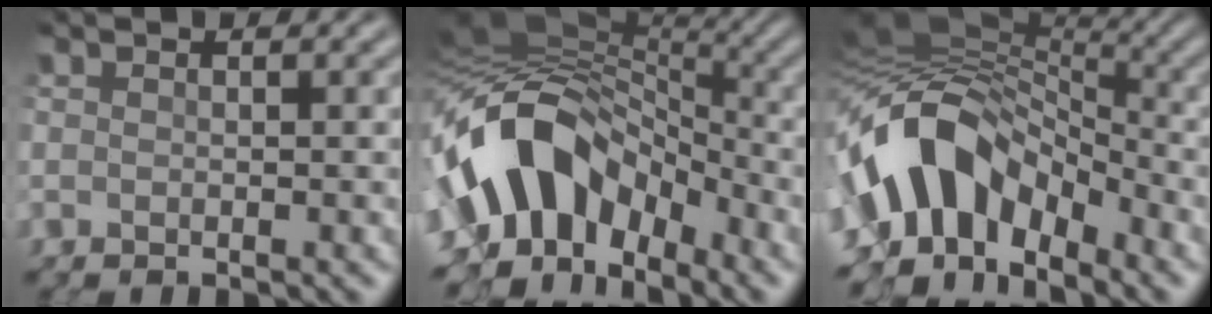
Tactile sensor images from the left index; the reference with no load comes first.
{"total": 11.3, "force": [-4.3, 7.9, 6.9], "torque": [-0.118, 0.015, -0.090]}
{"total": 10.2, "force": [-4.6, 6.7, 6.2], "torque": [-0.103, 0.018, -0.095]}